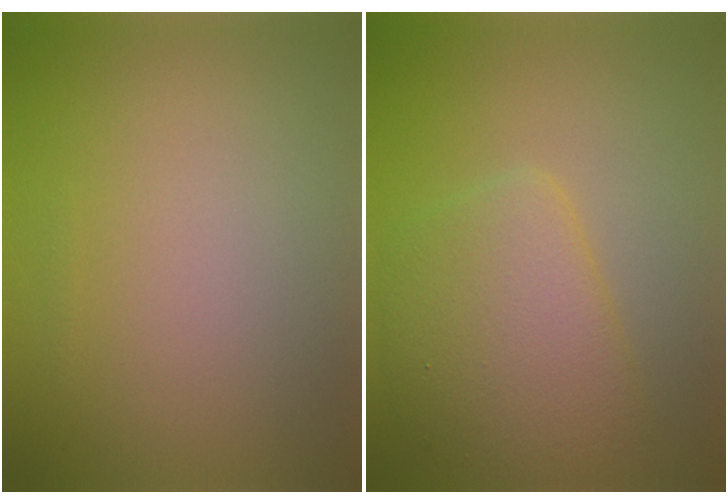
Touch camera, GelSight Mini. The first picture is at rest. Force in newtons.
{"total": 5.5, "press": 5.4, "slide": 0.2}